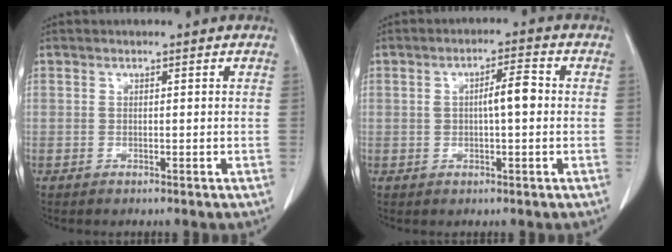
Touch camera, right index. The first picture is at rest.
{"total": 4.3, "force": [0.3, 1.0, 4.2], "torque": [-0.070, 0.014, 0.006]}